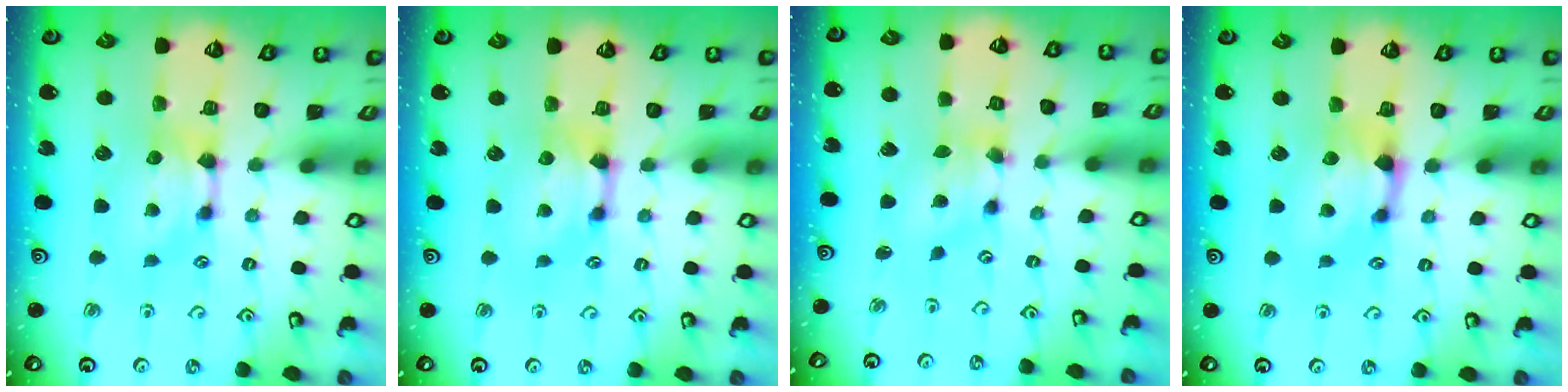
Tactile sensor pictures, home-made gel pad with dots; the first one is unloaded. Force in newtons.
{"total": 0.9, "press": 0.6, "slide": 0.6}
{"total": 2.8, "press": 2.4, "slide": 1.5}
{"total": 1.1, "press": 0.4, "slide": 1.0}